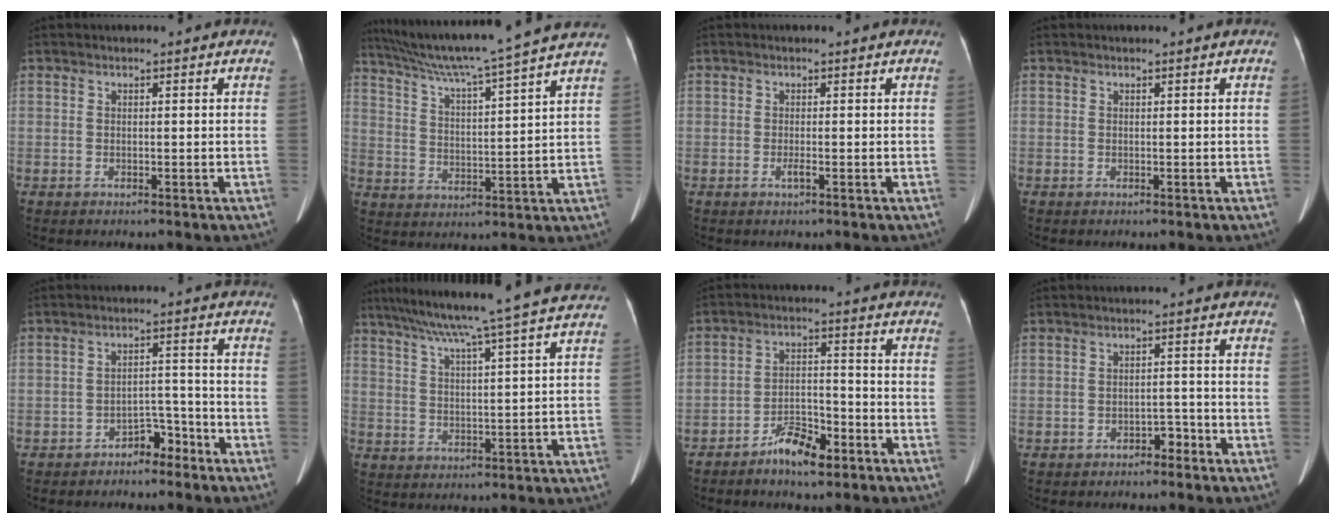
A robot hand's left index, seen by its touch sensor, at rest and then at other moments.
{"total": 17.0, "force": [14.4, -2.2, 8.8], "torque": [-0.158, -0.009, 0.214]}
{"total": 0.8, "force": [-0.6, -0.1, 0.5], "torque": [-0.014, -0.005, -0.012]}
{"total": 0.0}
{"total": 4.3, "force": [-3.6, 1.8, 1.3], "torque": [-0.016, 0.009, -0.060]}
{"total": 19.1, "force": [16.2, -2.1, 9.8], "torque": [-0.173, -0.012, 0.222]}
{"total": 6.3, "force": [-4.7, 2.1, 3.6], "torque": [-0.070, 0.004, -0.082]}
{"total": 2.6, "force": [-2.2, 1.2, 0.9], "torque": [-0.013, 0.000, -0.035]}